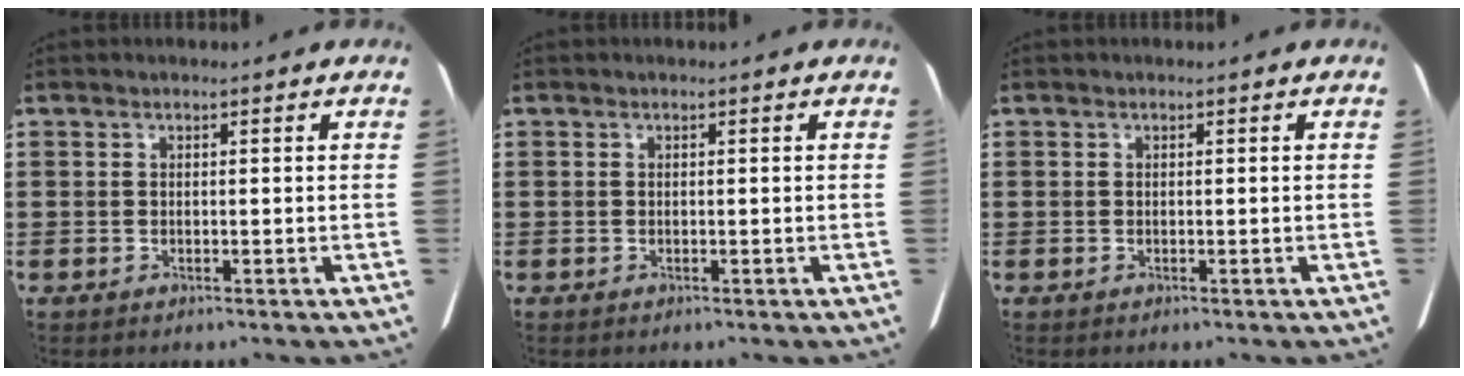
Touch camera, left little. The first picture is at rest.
{"total": 0.0}
{"total": 0.0}